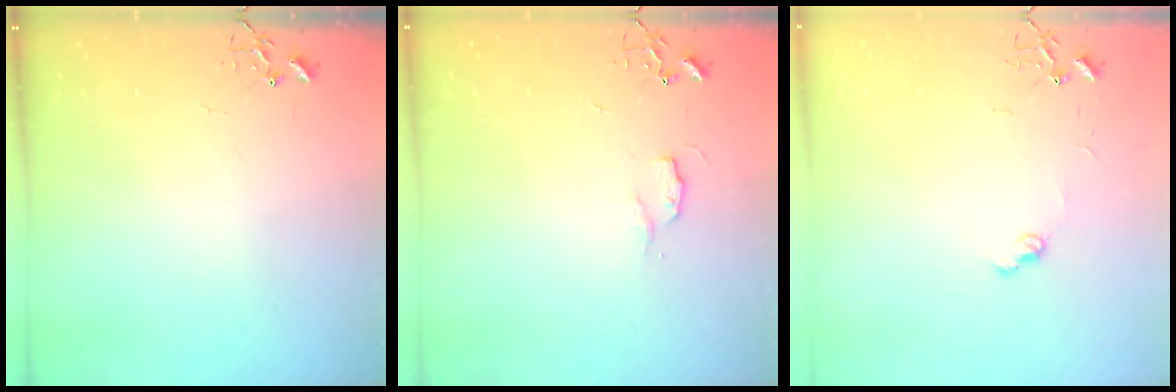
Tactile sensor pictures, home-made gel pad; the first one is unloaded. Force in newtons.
{"total": 4.9, "press": 4.9, "slide": 0.6}
{"total": 6.9, "press": 6.9, "slide": 0.7}